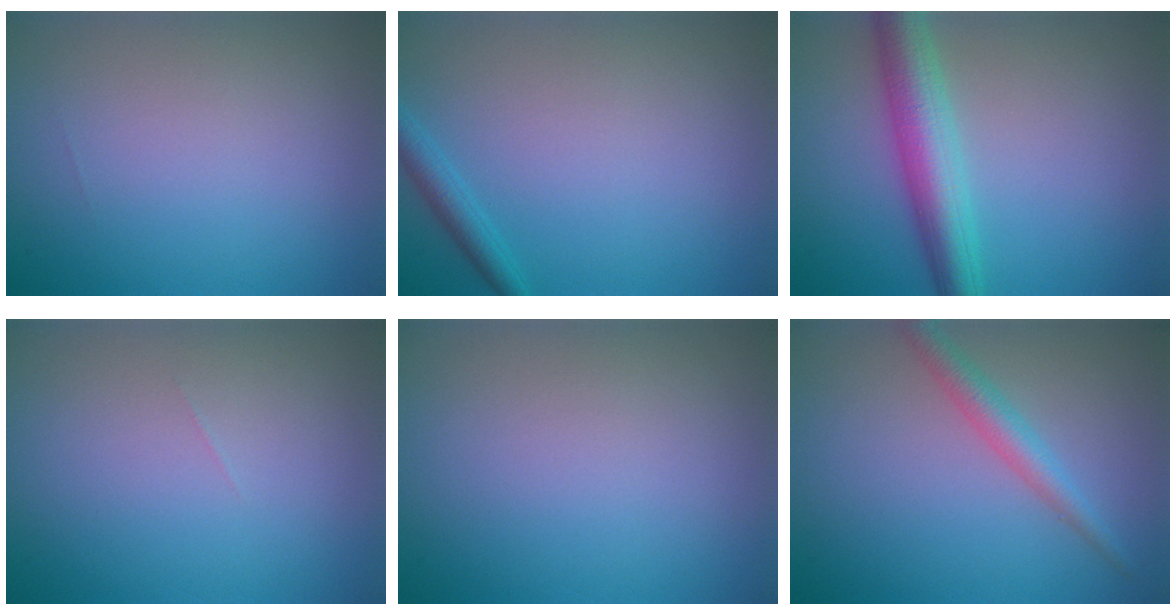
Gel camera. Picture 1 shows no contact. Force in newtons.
{"total": 1.8, "press": 1.8, "slide": 0.1}
{"total": 5.8, "press": 5.8, "slide": 0.1}
{"total": 0.0}
{"total": 0.0}
{"total": 2.6, "press": 2.6, "slide": 0.0}